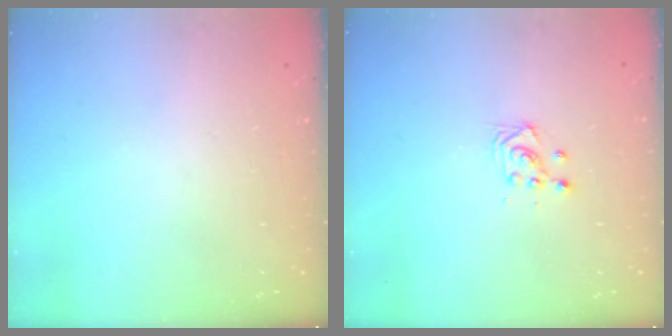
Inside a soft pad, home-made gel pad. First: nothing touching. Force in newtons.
{"total": 3.0, "press": 2.9, "slide": 0.8}